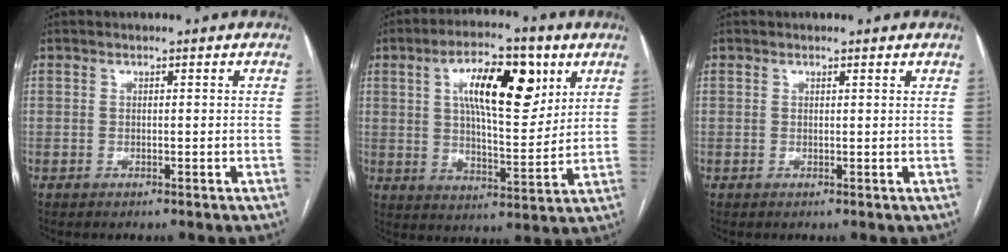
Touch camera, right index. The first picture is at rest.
{"total": 14.0, "force": [5.6, 4.7, 12.0], "torque": [-0.198, 0.014, 0.090]}
{"total": 0.9, "force": [0.8, 0.1, 0.2], "torque": [-0.015, 0.002, 0.006]}